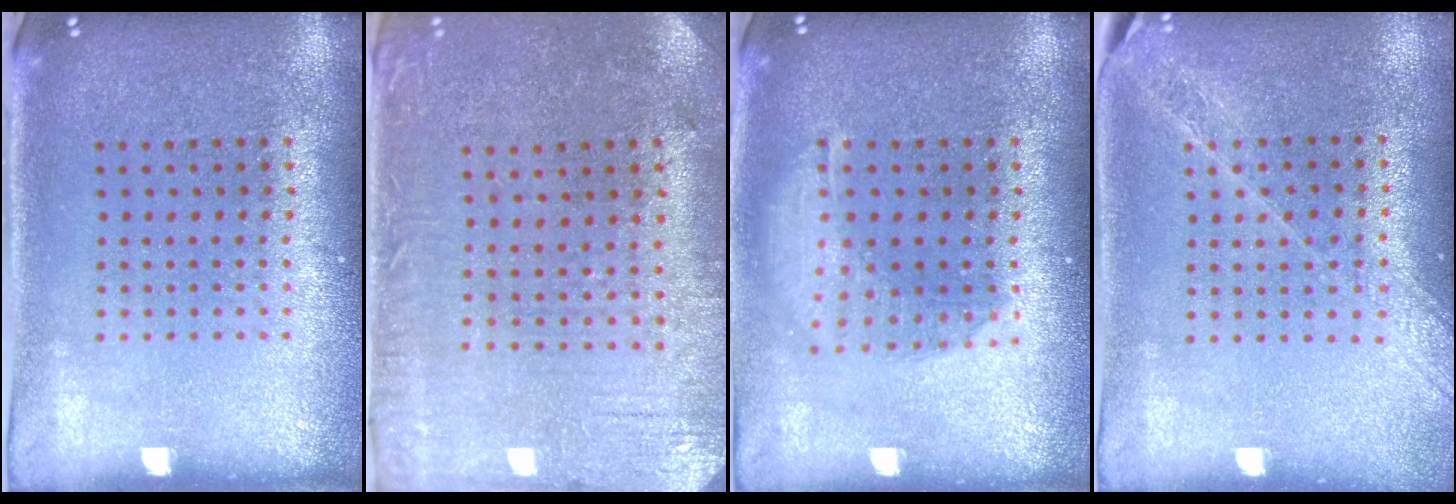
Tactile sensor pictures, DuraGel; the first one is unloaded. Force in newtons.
{"total": 0.6, "press": 0.4, "slide": 0.5}
{"total": 1.5, "press": 1.3, "slide": 0.7}
{"total": 1.6, "press": 1.5, "slide": 0.6}